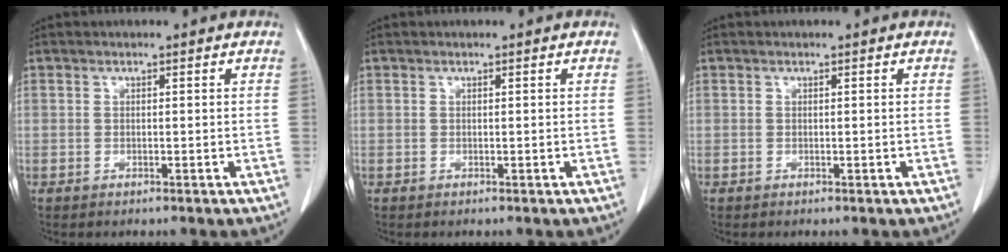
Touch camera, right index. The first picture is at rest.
{"total": 0.0}
{"total": 0.0}